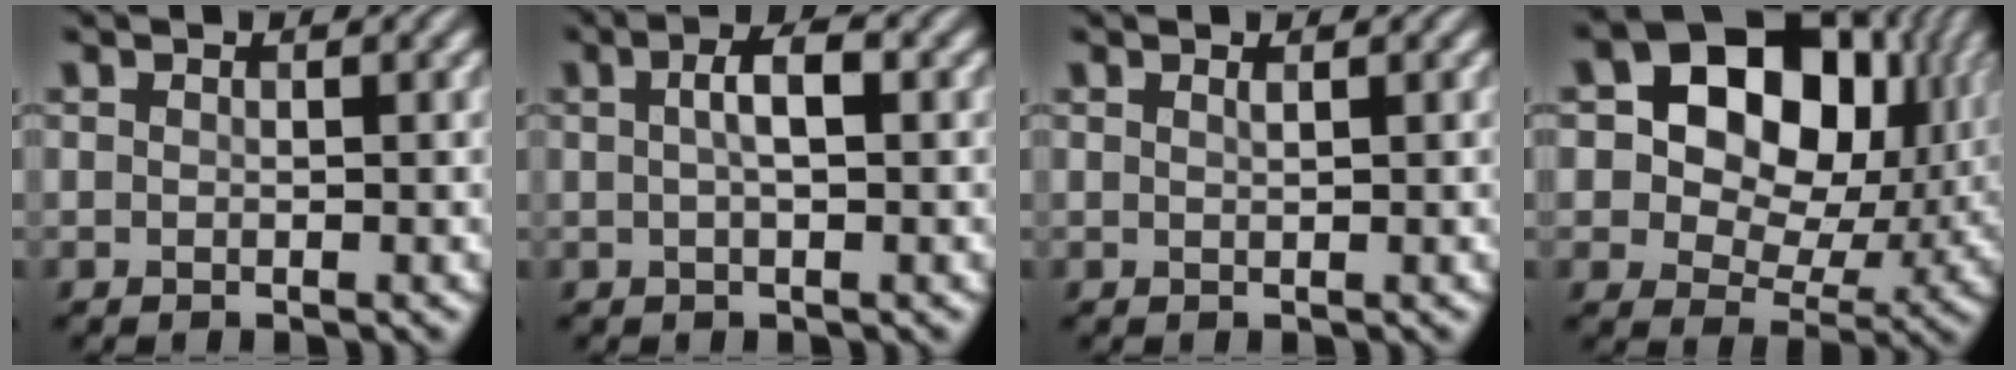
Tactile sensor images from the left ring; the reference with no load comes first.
{"total": 2.7, "force": [0.4, 0.7, 2.6], "torque": [-0.047, 0.008, 0.005]}
{"total": 0.5, "force": [0.3, 0.1, 0.4], "torque": [-0.003, 0.000, 0.005]}
{"total": 14.4, "force": [4.0, 10.0, 9.5], "torque": [-0.144, 0.021, 0.065]}